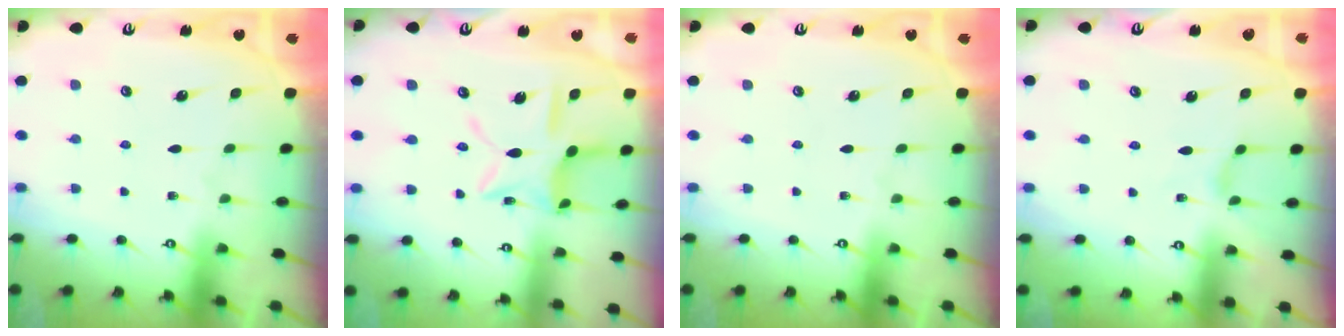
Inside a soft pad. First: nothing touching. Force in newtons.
{"total": 11.3, "press": 11.3, "slide": 0.9}
{"total": 0.0}
{"total": 1.4, "press": 1.3, "slide": 0.4}